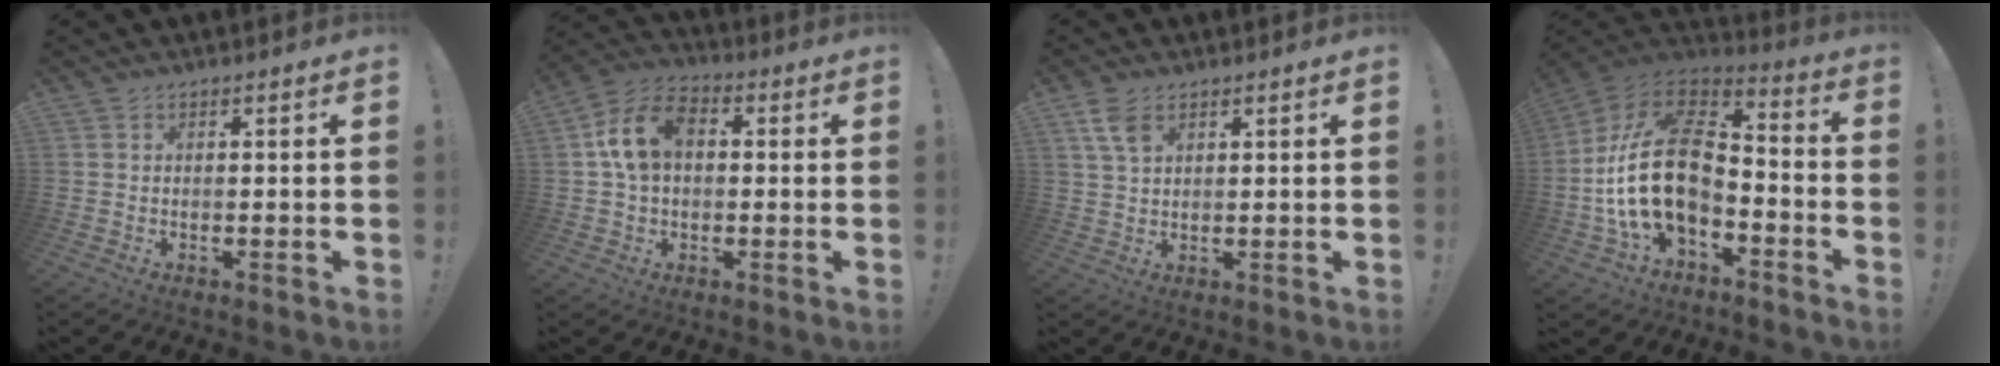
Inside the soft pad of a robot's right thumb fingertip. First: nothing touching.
{"total": 12.1, "force": [2.1, 8.4, 8.5], "torque": [-0.161, 0.021, 0.043]}
{"total": 5.4, "force": [2.9, 2.8, 3.6], "torque": [-0.063, -0.010, 0.055]}
{"total": 23.3, "force": [-3.1, 14.4, 18.0], "torque": [-0.353, 0.025, -0.044]}